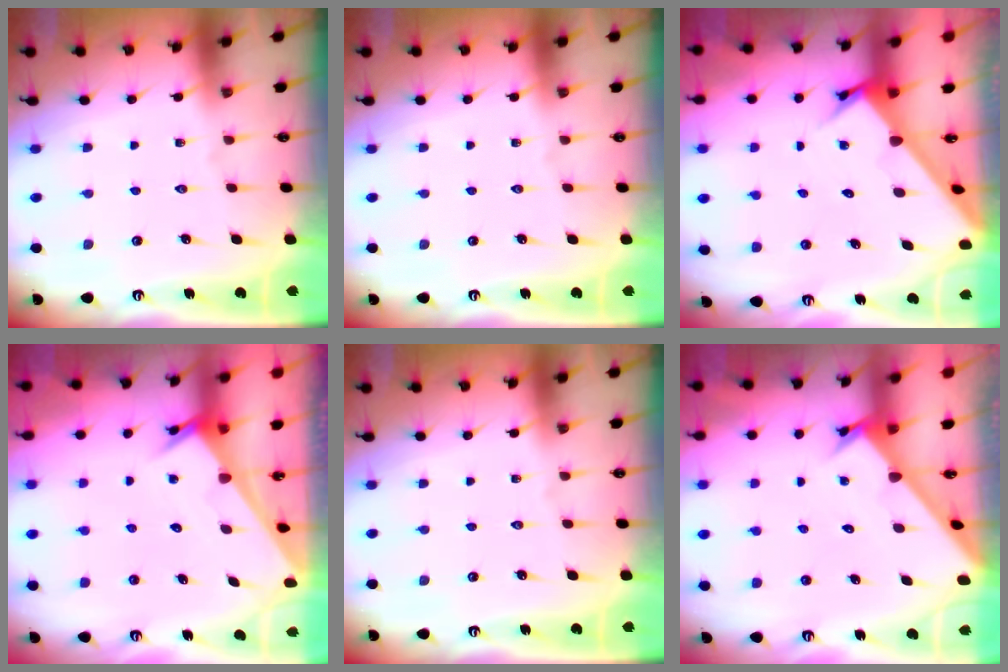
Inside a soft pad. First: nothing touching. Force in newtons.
{"total": 0.0}
{"total": 2.8, "press": 2.8, "slide": 0.3}
{"total": 2.5, "press": 2.5, "slide": 0.1}
{"total": 0.0}
{"total": 2.4, "press": 2.4, "slide": 0.1}